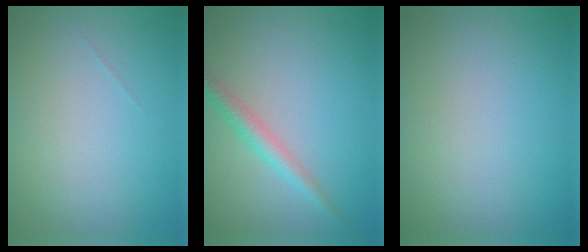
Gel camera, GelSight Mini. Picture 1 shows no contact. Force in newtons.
{"total": 2.2, "press": 2.2, "slide": 0.1}
{"total": 0.0}